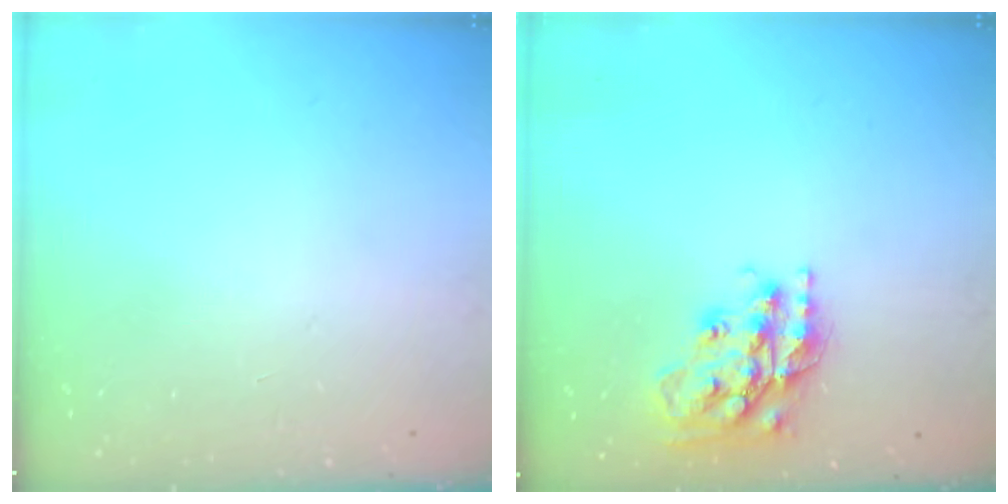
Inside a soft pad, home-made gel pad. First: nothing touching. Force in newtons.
{"total": 18.7, "press": 18.6, "slide": 1.5}